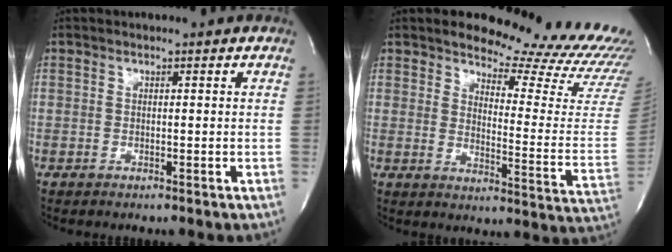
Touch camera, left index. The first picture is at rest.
{"total": 20.8, "force": [19.7, 2.9, 5.8], "torque": [-0.068, -0.134, 0.218]}